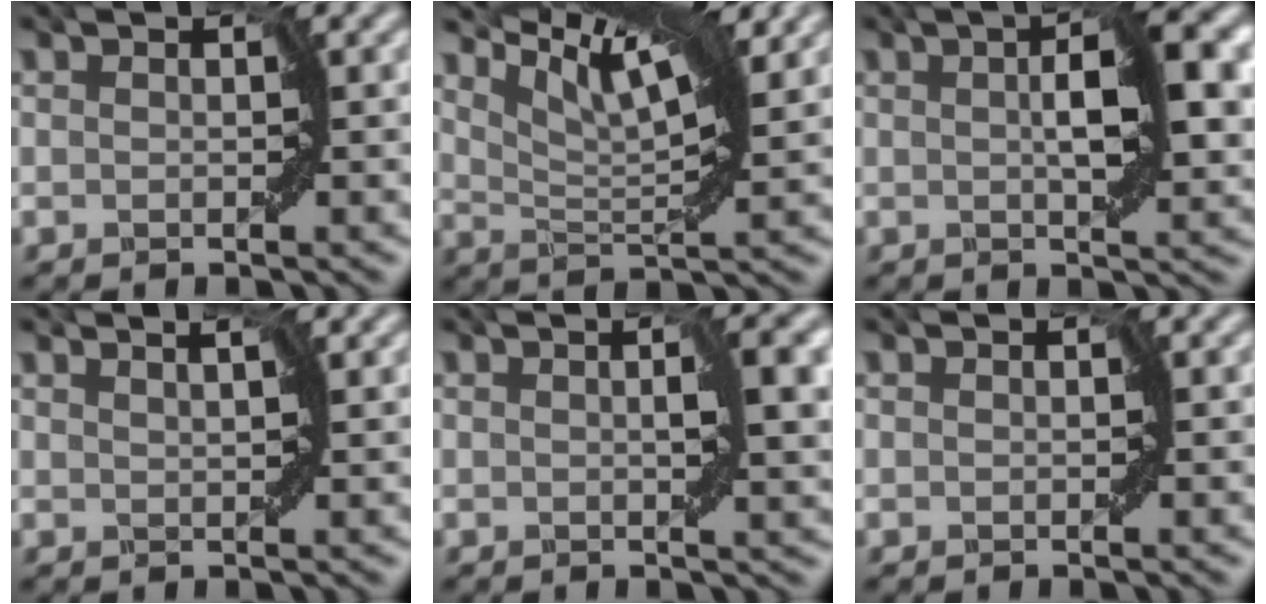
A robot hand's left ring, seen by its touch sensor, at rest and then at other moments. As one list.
[{"total": 6.7, "force": [5.2, 0.9, 4.2], "torque": [-0.067, 0.013, 0.072]}, {"total": 7.3, "force": [0.8, 2.3, 6.8], "torque": [-0.107, 0.007, 0.009]}, {"total": 1.5, "force": [1.3, -0.2, 0.6], "torque": [-0.003, 0.001, 0.009]}, {"total": 4.1, "force": [0.4, 1.2, 3.9], "torque": [-0.064, -0.003, 0.003]}, {"total": 0.0}]